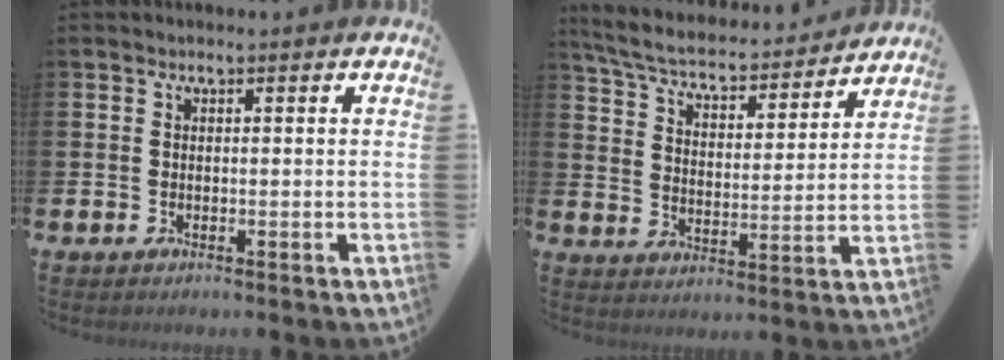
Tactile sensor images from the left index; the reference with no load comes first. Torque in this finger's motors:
{"motor_torque": [1.02, -1.12, 0.65, 0.09]}